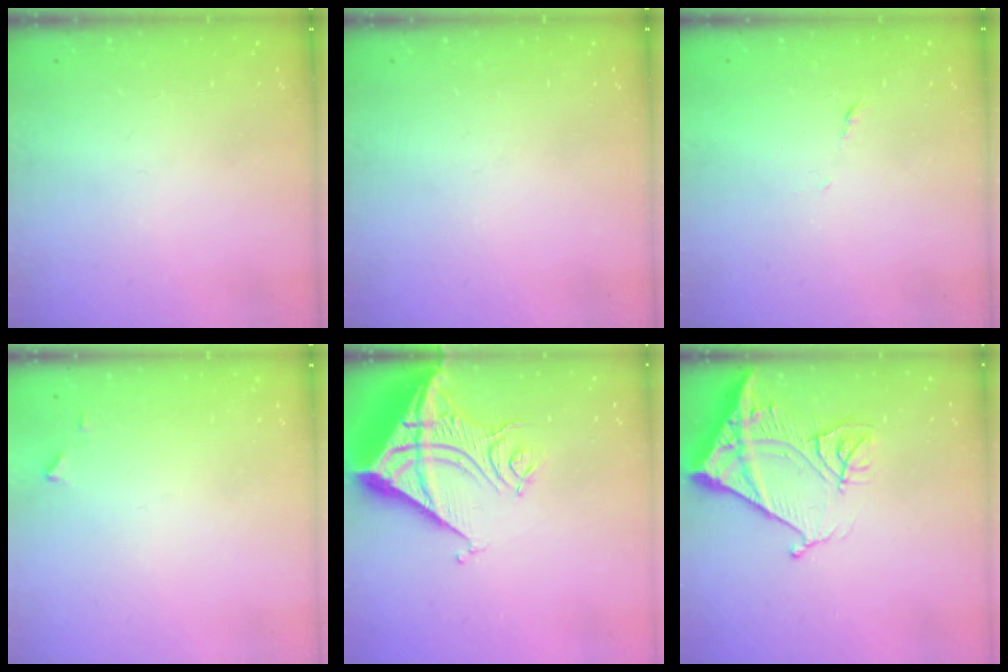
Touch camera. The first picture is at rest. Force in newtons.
{"total": 0.0}
{"total": 3.9, "press": 3.8, "slide": 0.9}
{"total": 4.3, "press": 4.2, "slide": 0.5}
{"total": 18.3, "press": 18.1, "slide": 2.4}
{"total": 15.3, "press": 15.2, "slide": 1.7}